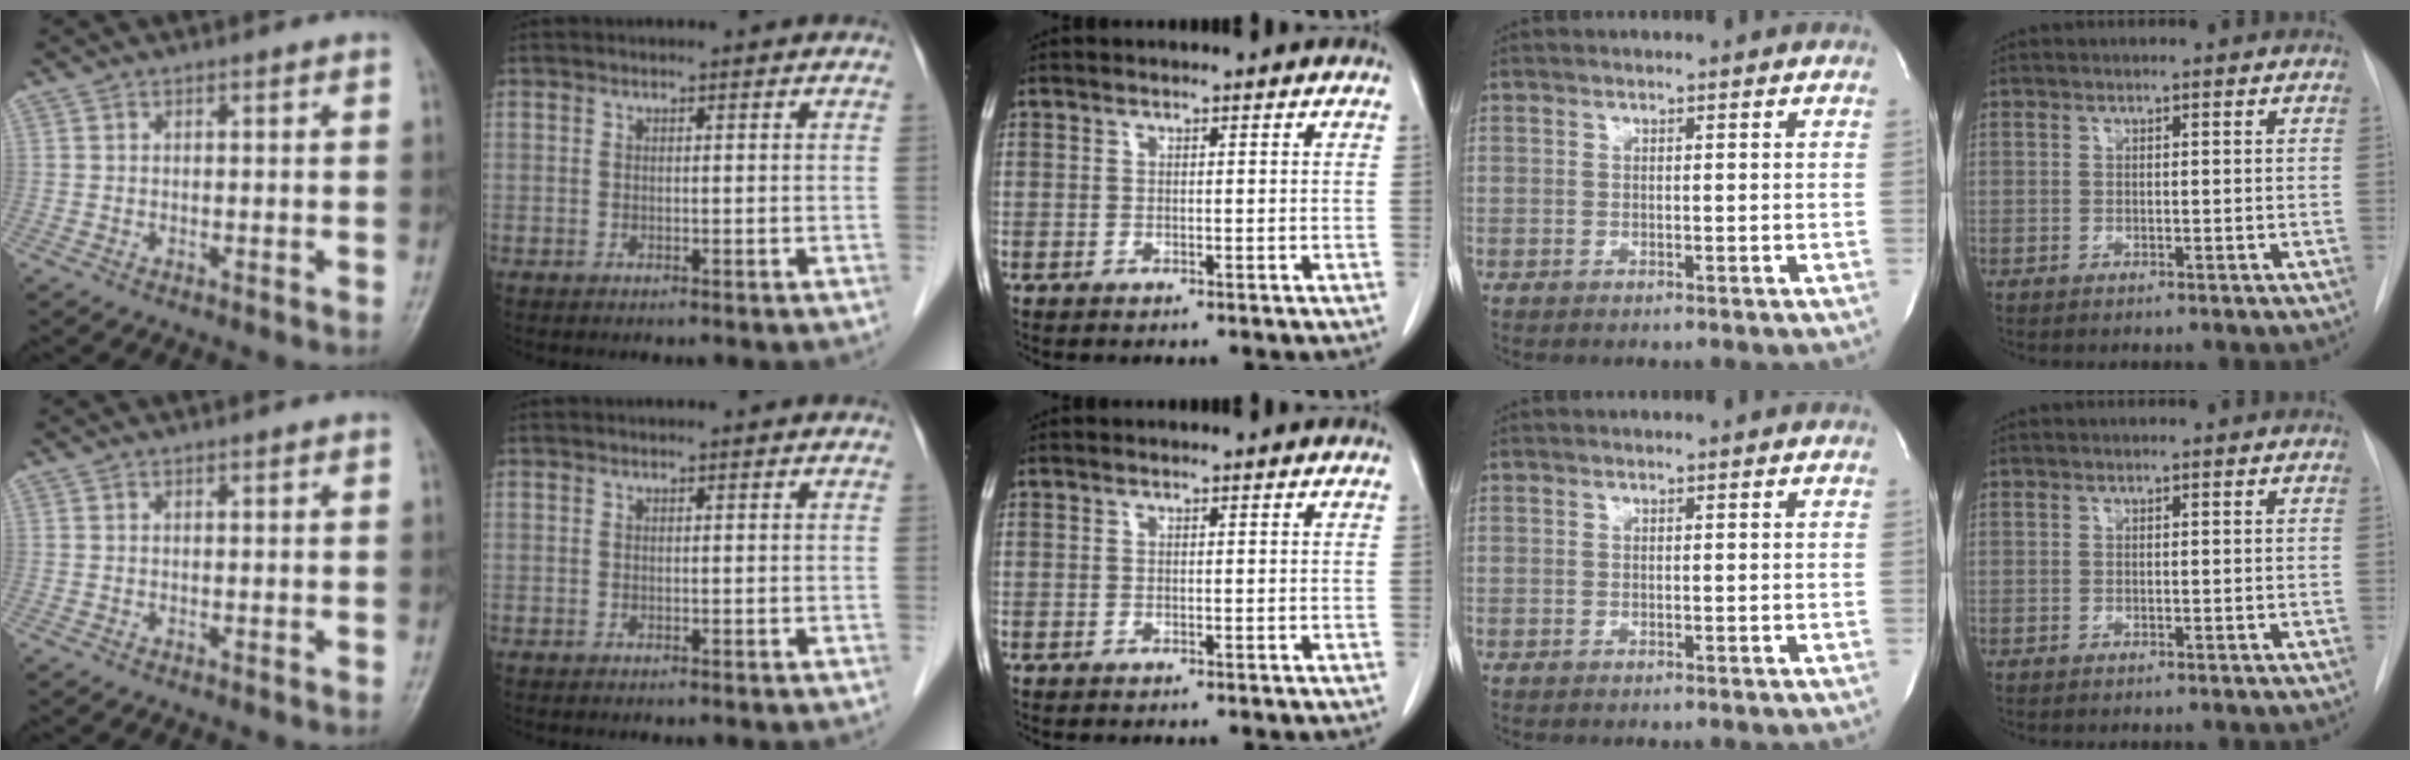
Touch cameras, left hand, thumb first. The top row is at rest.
{}